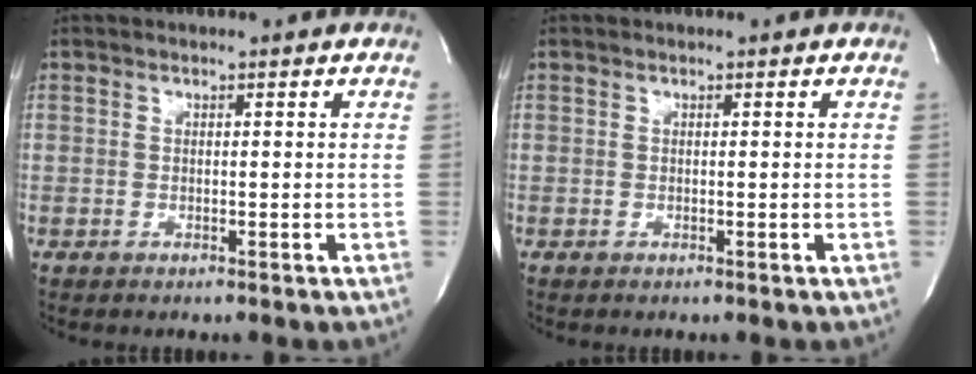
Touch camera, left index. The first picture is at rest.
{"total": 0.0}